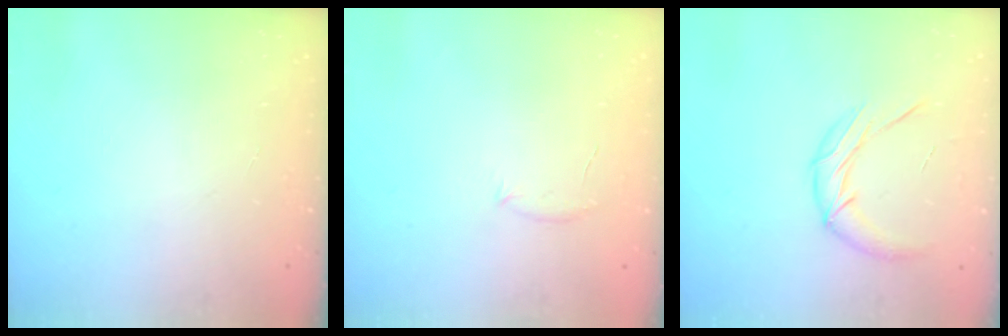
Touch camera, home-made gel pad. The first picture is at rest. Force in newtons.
{"total": 4.4, "press": 4.2, "slide": 1.3}
{"total": 11.7, "press": 11.7, "slide": 1.3}